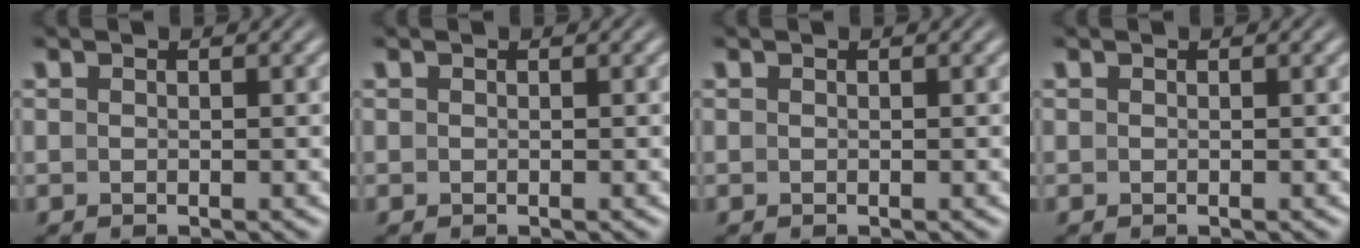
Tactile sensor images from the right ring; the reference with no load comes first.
{"total": 0.0}
{"total": 0.0}
{"total": 0.0}